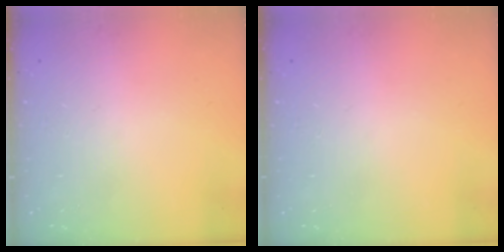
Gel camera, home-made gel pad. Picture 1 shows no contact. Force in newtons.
{"total": 0.0}